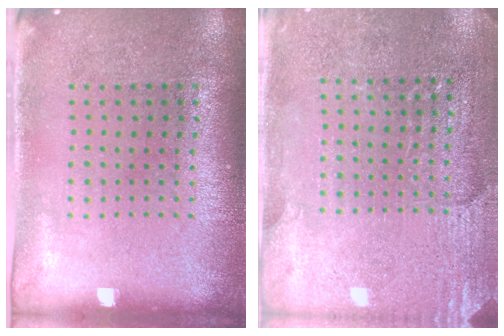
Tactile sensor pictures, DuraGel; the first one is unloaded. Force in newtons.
{"total": 2.9, "press": 2.9, "slide": 0.5}